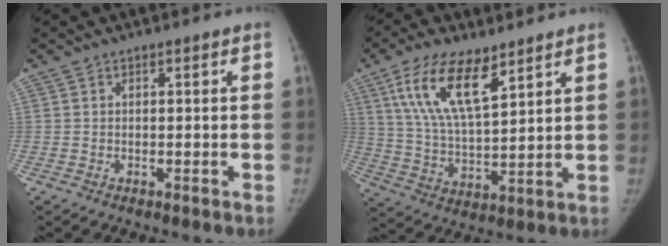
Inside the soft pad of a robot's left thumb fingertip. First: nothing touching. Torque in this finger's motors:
{"motor_torque": [0.13, 0.45, 1.70, -1.06, 0.10]}